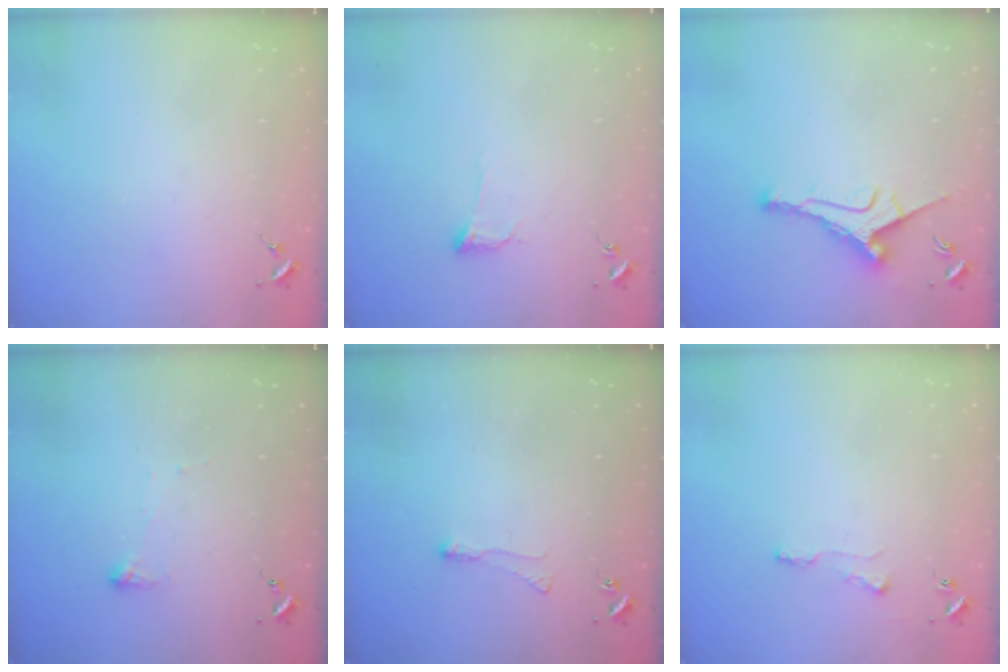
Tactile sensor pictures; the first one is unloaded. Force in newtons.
{"total": 6.1, "press": 6.0, "slide": 0.8}
{"total": 9.9, "press": 9.9, "slide": 1.3}
{"total": 4.1, "press": 4.1, "slide": 0.8}
{"total": 3.4, "press": 3.3, "slide": 0.5}
{"total": 4.3, "press": 4.3, "slide": 0.5}